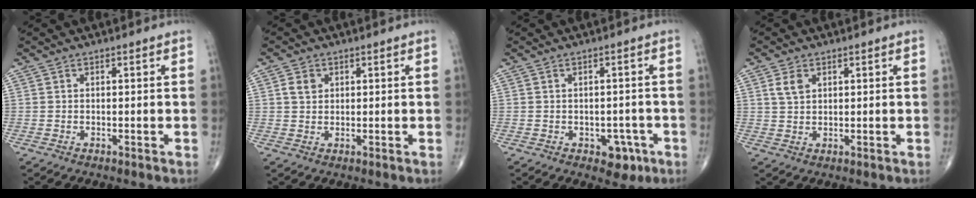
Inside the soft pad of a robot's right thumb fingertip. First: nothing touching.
{"total": 2.7, "force": [0.9, 2.2, 1.4], "torque": [-0.018, 0.000, 0.018]}
{"total": 4.5, "force": [-2.0, 3.1, 2.6], "torque": [-0.006, 0.010, -0.022]}
{"total": 3.2, "force": [1.4, 2.1, 2.0], "torque": [-0.035, -0.001, 0.030]}